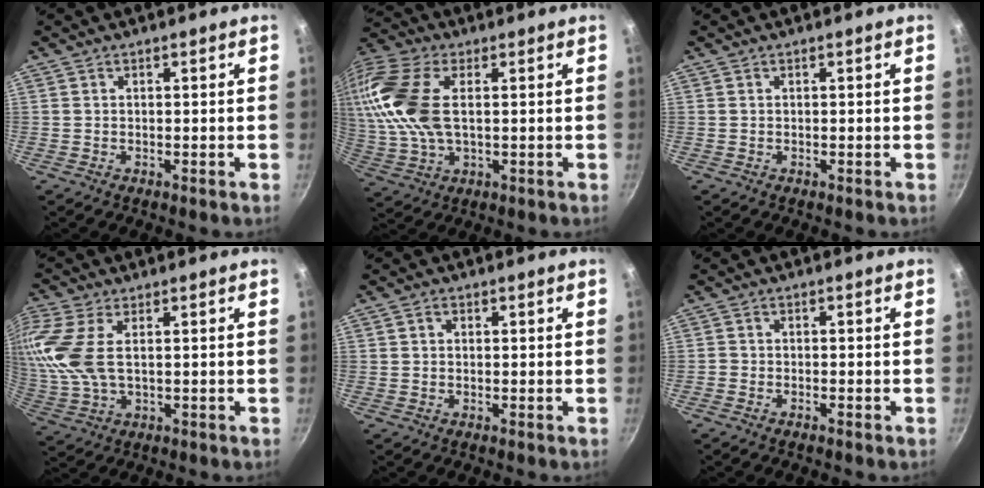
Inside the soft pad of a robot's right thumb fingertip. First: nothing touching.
{"total": 17.9, "force": [3.1, 9.9, 14.5], "torque": [-0.318, 0.014, 0.054]}
{"total": 0.0}
{"total": 10.6, "force": [2.1, 5.4, 8.9], "torque": [-0.200, 0.003, 0.044]}
{"total": 1.2, "force": [0.3, 1.0, 0.6], "torque": [-0.009, 0.005, 0.003]}
{"total": 1.2, "force": [-1.0, 0.4, 0.6], "torque": [-0.024, 0.009, -0.022]}